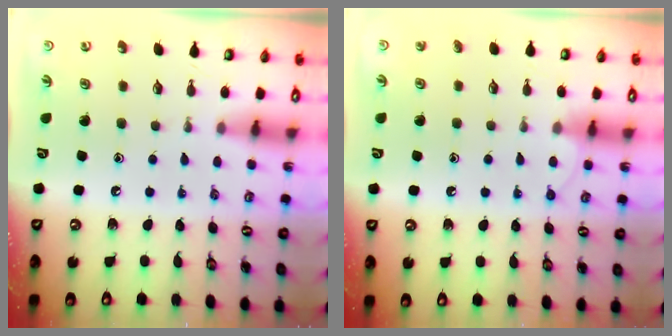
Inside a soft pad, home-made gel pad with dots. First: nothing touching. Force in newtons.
{"total": 4.9, "press": 4.9, "slide": 0.5}